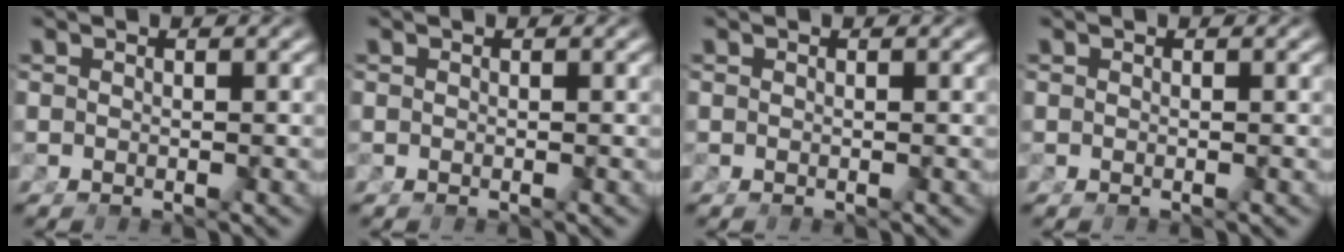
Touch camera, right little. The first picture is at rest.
{"total": 0.0}
{"total": 0.0}
{"total": 0.0}